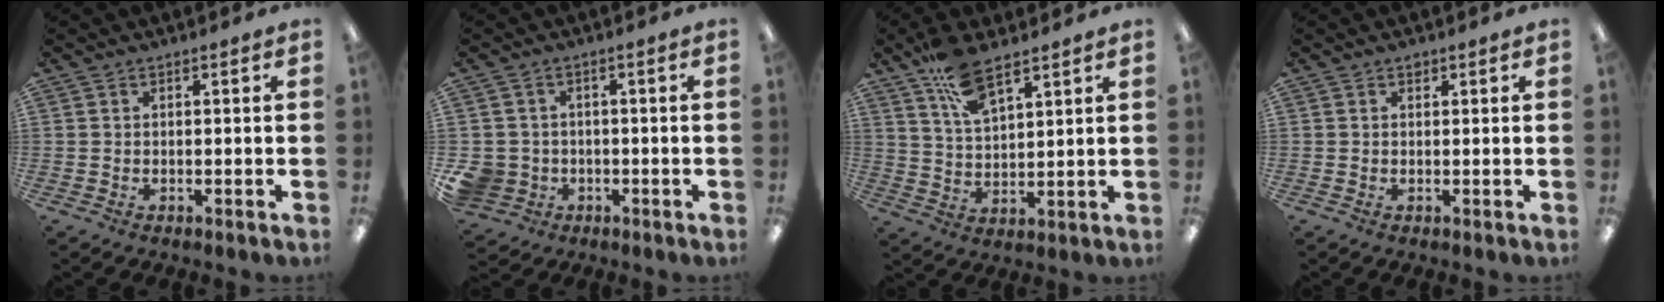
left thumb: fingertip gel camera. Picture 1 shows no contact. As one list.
[{"total": 5.3, "force": [-1.2, 5.0, 1.2], "torque": [-0.040, 0.007, -0.022]}, {"total": 10.4, "force": [7.5, 4.0, 6.0], "torque": [-0.119, -0.027, 0.138]}, {"total": 0.9, "force": [0.6, 0.6, 0.3], "torque": [0.002, -0.002, 0.010]}]